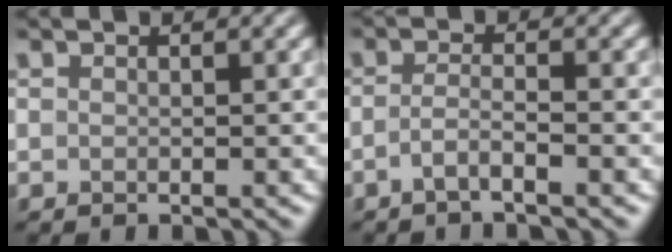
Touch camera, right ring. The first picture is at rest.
{"total": 1.6, "force": [-0.9, -0.1, 1.3], "torque": [-0.033, 0.003, -0.026]}